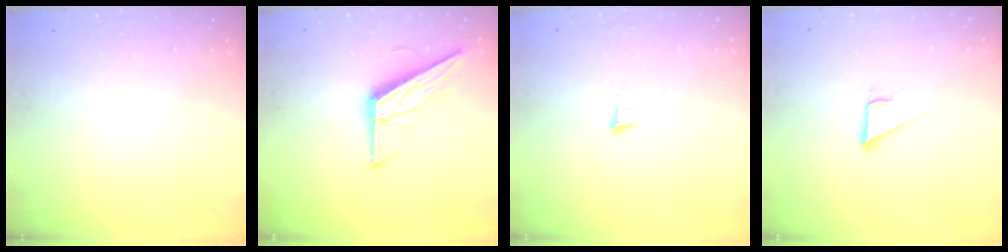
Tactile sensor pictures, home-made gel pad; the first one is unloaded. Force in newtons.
{"total": 12.7, "press": 12.7, "slide": 0.6}
{"total": 8.9, "press": 8.8, "slide": 1.6}
{"total": 2.7, "press": 2.7, "slide": 0.0}